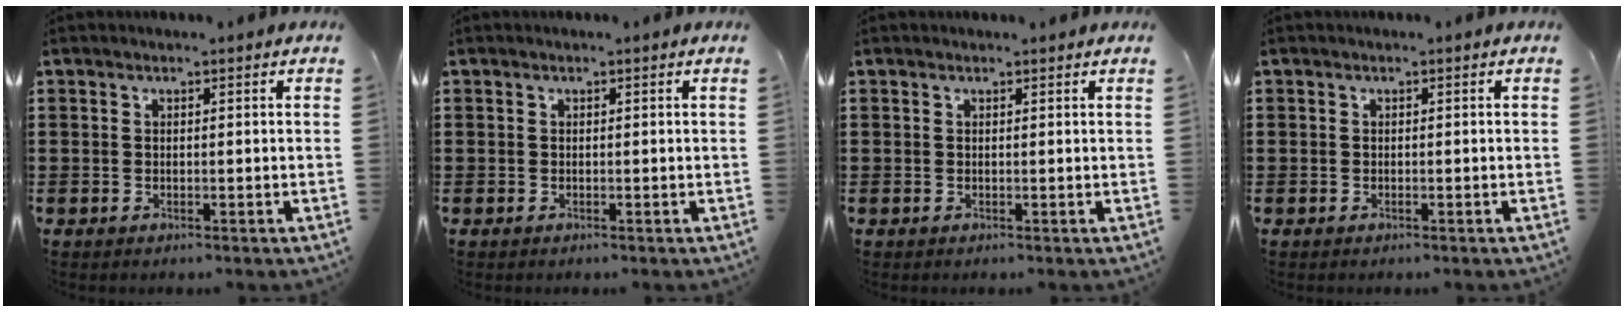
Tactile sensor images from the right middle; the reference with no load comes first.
{"total": 0.0}
{"total": 0.0}
{"total": 0.0}